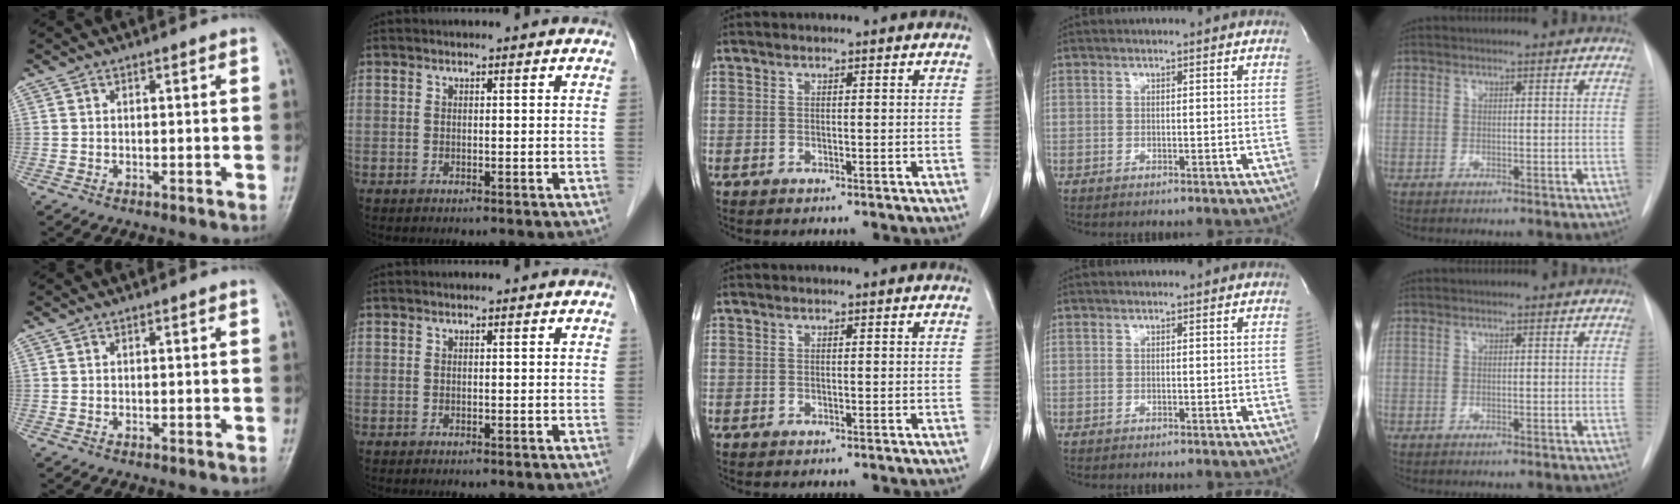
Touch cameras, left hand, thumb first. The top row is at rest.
{}